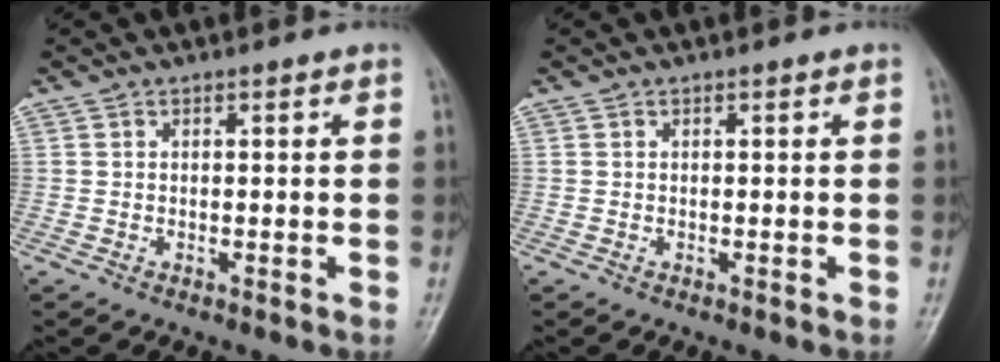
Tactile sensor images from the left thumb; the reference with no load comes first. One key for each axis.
{"total": 0.0}